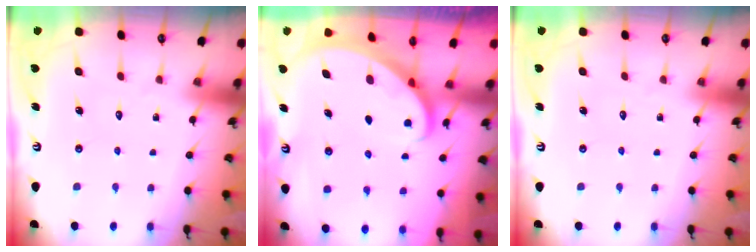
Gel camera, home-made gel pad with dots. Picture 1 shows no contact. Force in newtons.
{"total": 2.5, "press": 2.5, "slide": 0.3}
{"total": 0.0}